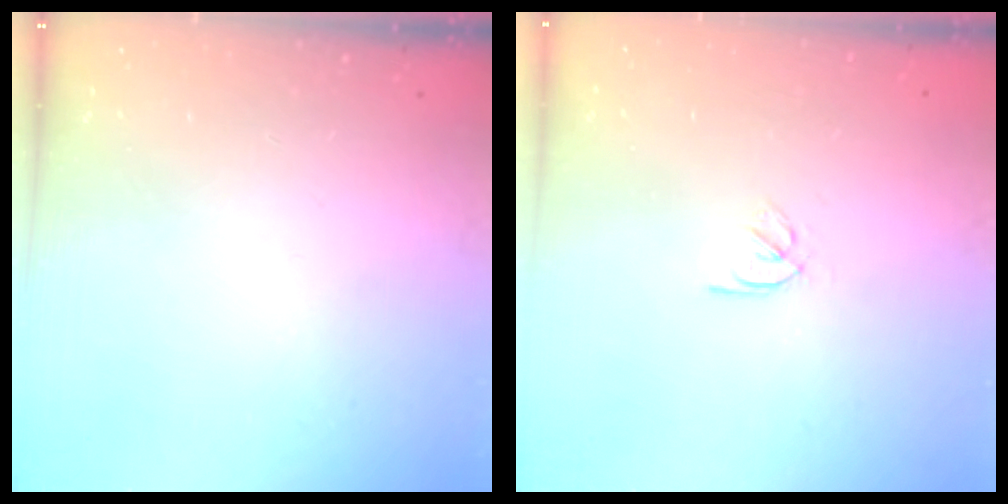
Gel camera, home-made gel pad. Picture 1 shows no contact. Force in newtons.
{"total": 2.5, "press": 2.4, "slide": 0.7}